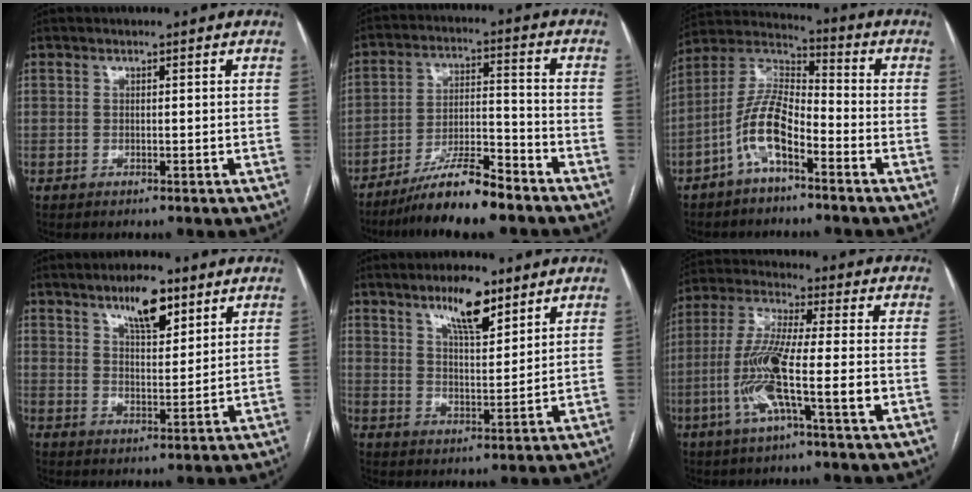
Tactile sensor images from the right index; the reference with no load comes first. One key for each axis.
{"total": 10.3, "fx": -8.4, "fy": 0.9, "fz": 6.0, "tx": -0.100, "ty": -0.005, "tz": -0.150}
{"total": 9.3, "fx": -4.6, "fy": 3.1, "fz": 7.5, "tx": -0.165, "ty": 0.022, "tz": -0.091}
{"total": 7.7, "fx": 5.2, "fy": 2.5, "fz": 5.2, "tx": -0.086, "ty": 0.000, "tz": 0.088}
{"total": 8.5, "fx": 5.9, "fy": 2.2, "fz": 5.7, "tx": -0.097, "ty": -0.002, "tz": 0.103}
{"total": 12.6, "fx": -3.4, "fy": 0.8, "fz": 12.1, "tx": -0.239, "ty": -0.004, "tz": -0.069}